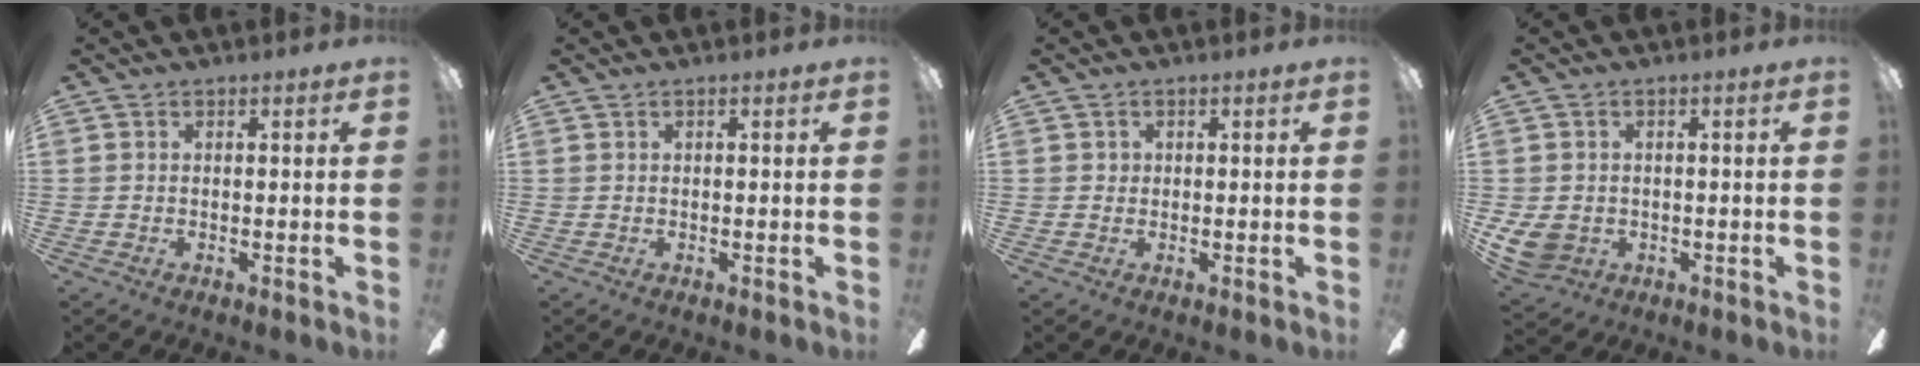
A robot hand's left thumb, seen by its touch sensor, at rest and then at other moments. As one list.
[{"total": 0.0}, {"total": 1.1, "force": [0.1, 1.1, 0.1], "torque": [-0.003, 0.006, 0.000]}, {"total": 5.7, "force": [-1.0, 4.9, 2.8], "torque": [-0.068, 0.006, -0.020]}]